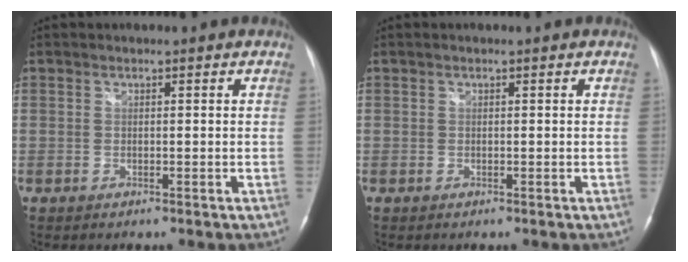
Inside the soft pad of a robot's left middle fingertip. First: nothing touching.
{"total": 0.0}